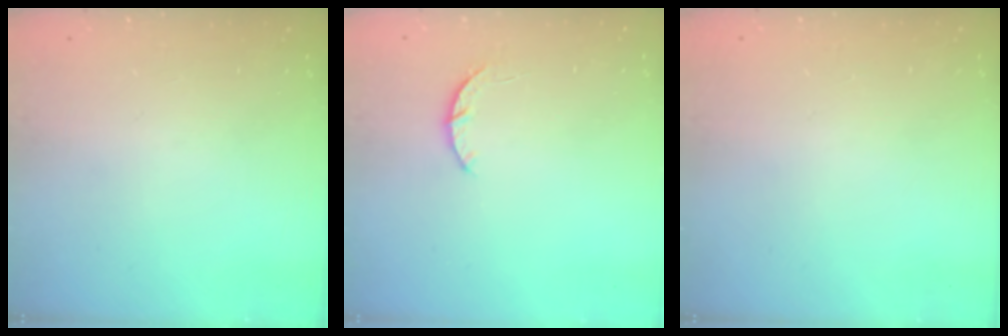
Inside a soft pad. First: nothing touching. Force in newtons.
{"total": 2.9, "press": 2.8, "slide": 0.5}
{"total": 2.5, "press": 2.5, "slide": 0.2}